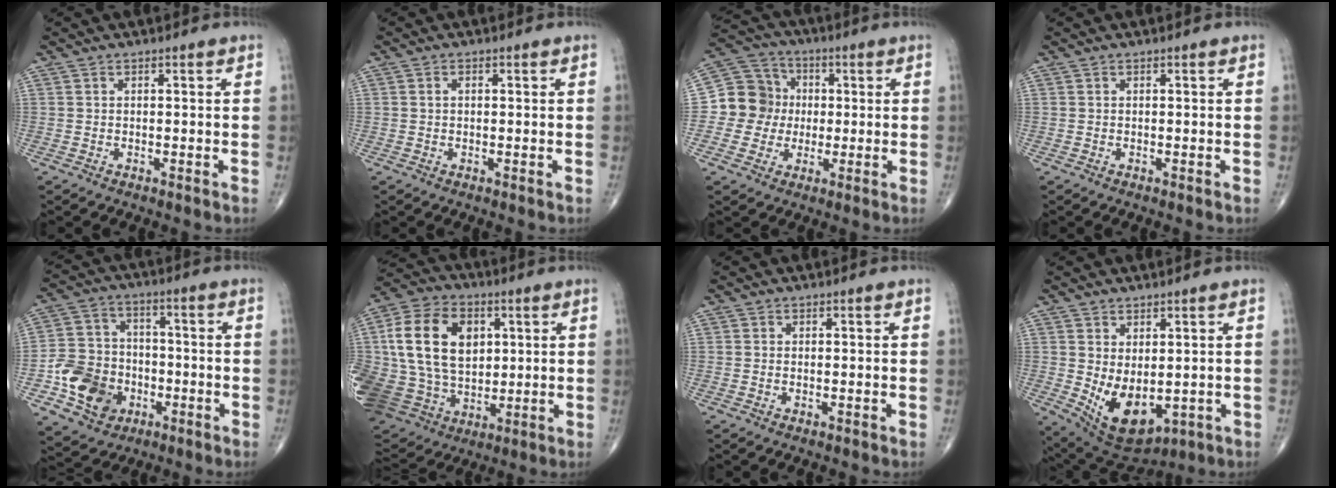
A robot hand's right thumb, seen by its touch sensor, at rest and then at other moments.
{"total": 0.9, "force": [0.1, 0.5, 0.7], "torque": [-0.014, 0.004, 0.002]}
{"total": 10.6, "force": [-0.2, 10.1, 3.2], "torque": [-0.025, 0.026, -0.010]}
{"total": 0.0}
{"total": 13.0, "force": [-4.5, 10.6, 6.1], "torque": [-0.078, 0.023, -0.077]}
{"total": 25.3, "force": [4.6, 18.4, 16.7], "torque": [-0.334, 0.010, 0.099]}
{"total": 0.0}
{"total": 10.4, "force": [-0.9, 6.0, 8.4], "torque": [-0.127, -0.012, 0.016]}